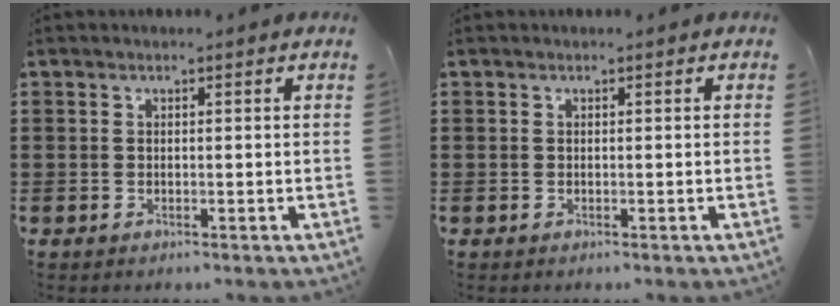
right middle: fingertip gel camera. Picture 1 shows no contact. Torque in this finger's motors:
{"motor_torque": [-0.04, 0.03, 0.02, 0.00]}